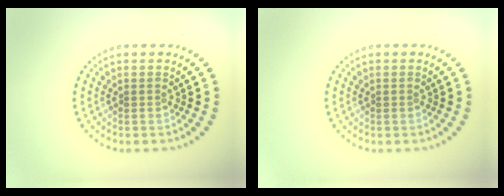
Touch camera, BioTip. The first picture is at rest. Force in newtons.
{"total": 0.0}